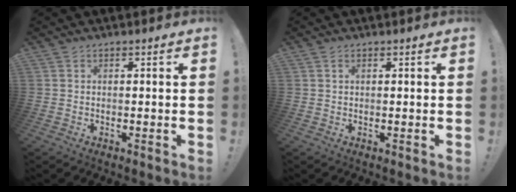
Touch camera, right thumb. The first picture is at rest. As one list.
[{"total": 0.8, "force": [0.4, 0.5, 0.4], "torque": [-0.007, 0.000, 0.009]}]